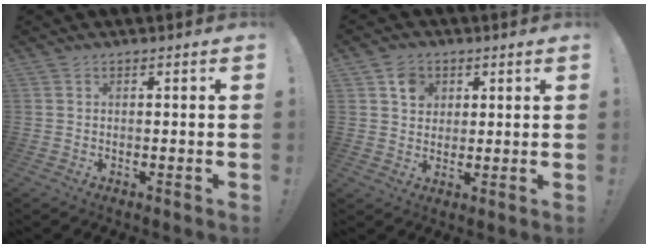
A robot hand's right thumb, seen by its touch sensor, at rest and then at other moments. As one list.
[{"total": 6.2, "force": [2.7, 5.3, 1.8], "torque": [-0.021, -0.007, 0.048]}]